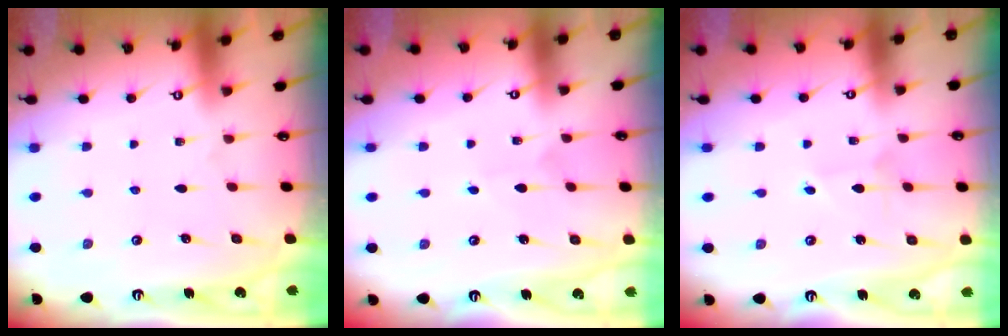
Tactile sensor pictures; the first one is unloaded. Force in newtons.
{"total": 1.3, "press": 1.3, "slide": 0.1}
{"total": 2.2, "press": 2.1, "slide": 0.3}